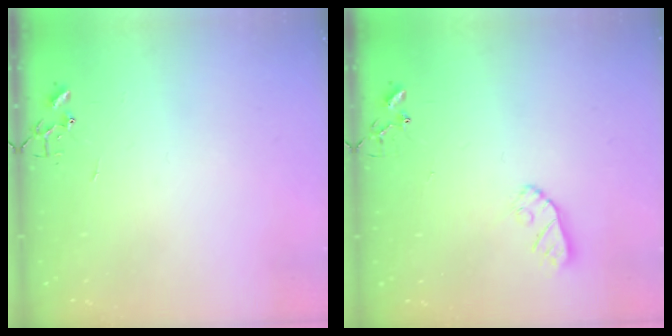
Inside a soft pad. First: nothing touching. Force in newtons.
{"total": 7.2, "press": 7.2, "slide": 0.4}